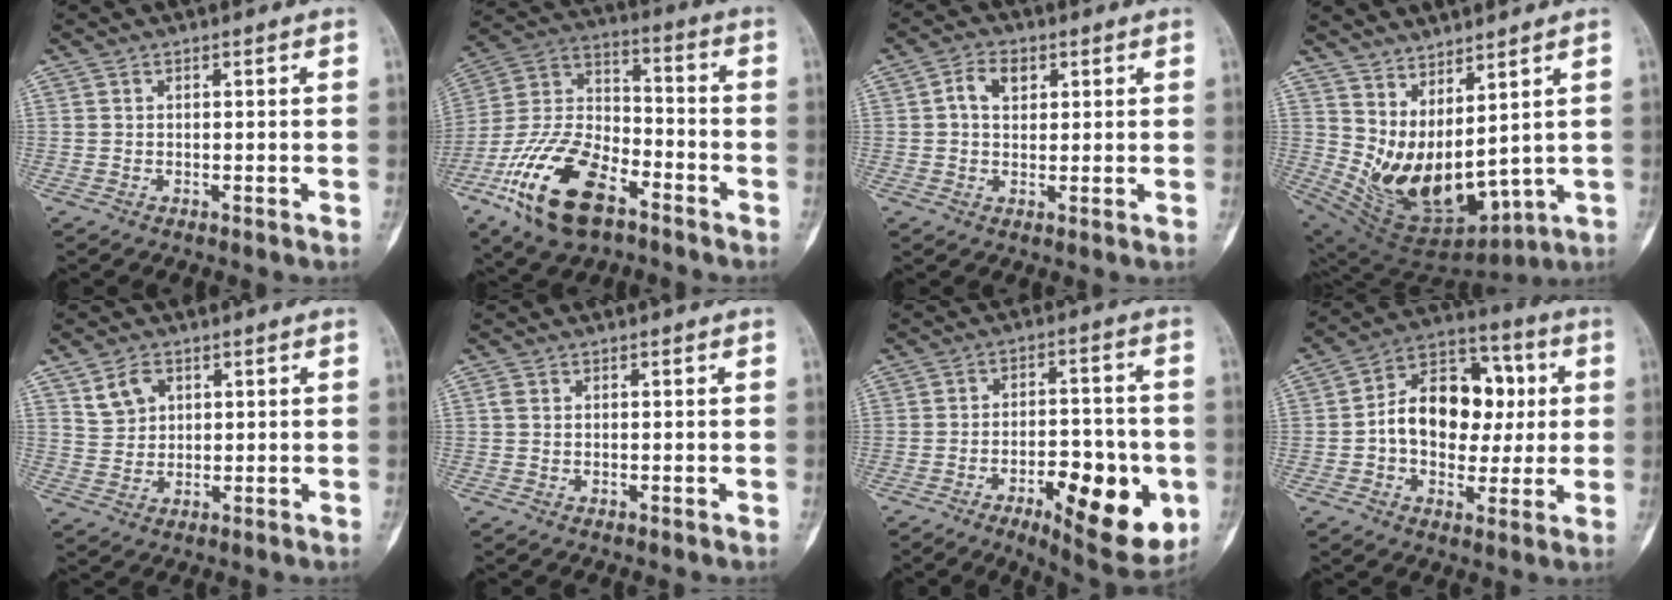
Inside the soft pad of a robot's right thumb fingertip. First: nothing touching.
{"total": 20.1, "force": [-10.4, 10.2, 13.9], "torque": [-0.261, 0.055, -0.193]}
{"total": 5.1, "force": [1.6, 3.4, 3.4], "torque": [-0.046, 0.005, 0.026]}
{"total": 17.2, "force": [5.2, 7.4, 14.7], "torque": [-0.247, -0.061, 0.126]}
{"total": 5.2, "force": [2.7, 3.7, 2.4], "torque": [-0.026, -0.009, 0.057]}
{"total": 1.2, "force": [0.5, 0.8, 0.8], "torque": [-0.018, 0.002, 0.010]}
{"total": 17.2, "force": [-5.9, 6.9, 14.6], "torque": [-0.174, 0.019, -0.076]}
{"total": 17.4, "force": [1.1, 12.2, 12.3], "torque": [-0.142, 0.030, 0.011]}